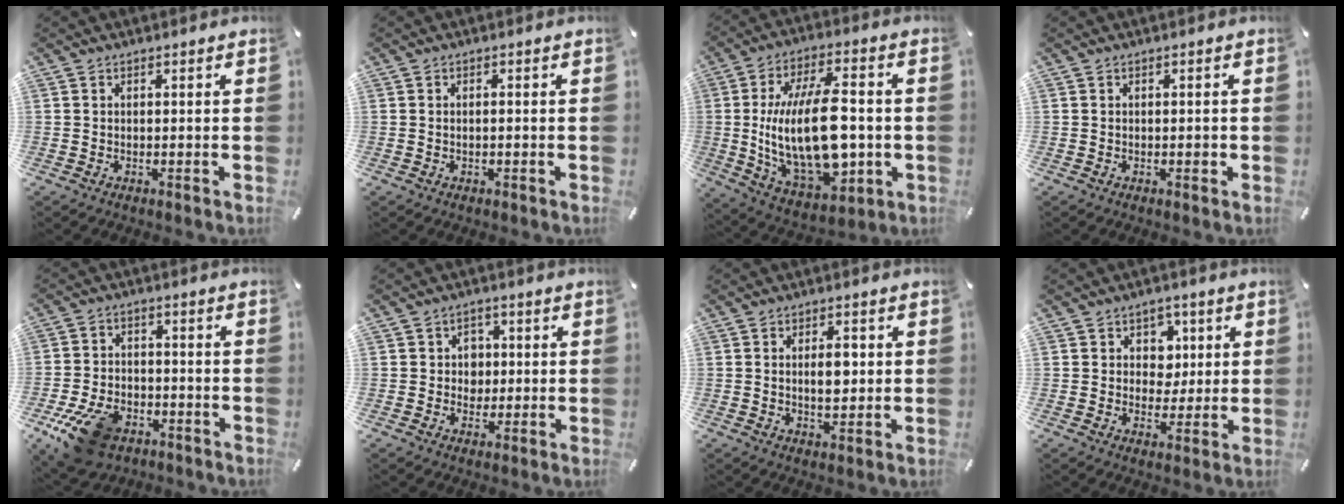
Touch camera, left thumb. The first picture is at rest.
{"total": 0.7, "force": [-0.2, 0.2, 0.7], "torque": [-0.013, -0.002, -0.003]}
{"total": 23.6, "force": [-0.8, 12.3, 20.1], "torque": [-0.398, -0.011, -0.006]}
{"total": 1.1, "force": [-0.2, 0.5, 1.0], "torque": [-0.017, -0.001, -0.004]}
{"total": 12.9, "force": [-7.1, 7.9, 7.4], "torque": [-0.146, 0.039, -0.122]}
{"total": 4.8, "force": [0.1, 4.5, 1.5], "torque": [-0.015, 0.001, -0.003]}
{"total": 6.1, "force": [0.5, 3.2, 5.1], "torque": [-0.075, 0.001, 0.002]}
{"total": 6.7, "force": [1.6, 6.1, 2.3], "torque": [-0.026, -0.001, 0.024]}